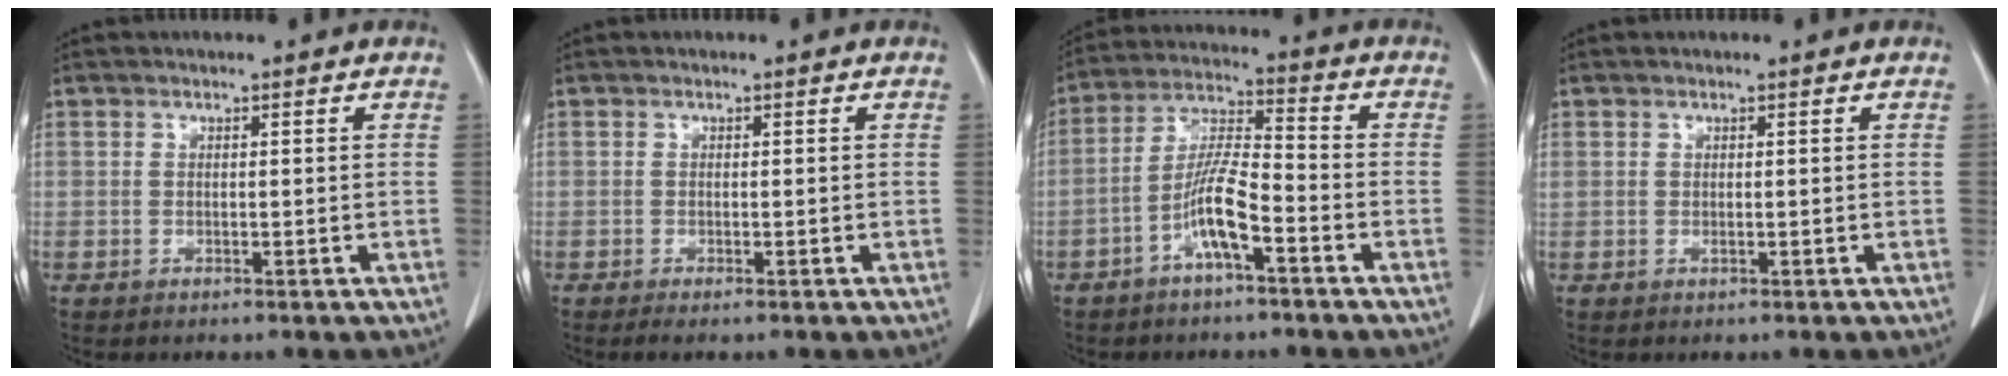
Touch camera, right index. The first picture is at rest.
{"total": 1.1, "force": [-0.8, 0.0, 0.7], "torque": [-0.009, -0.005, -0.013]}
{"total": 8.2, "force": [-3.9, 1.0, 7.1], "torque": [-0.151, 0.010, -0.075]}
{"total": 0.0}